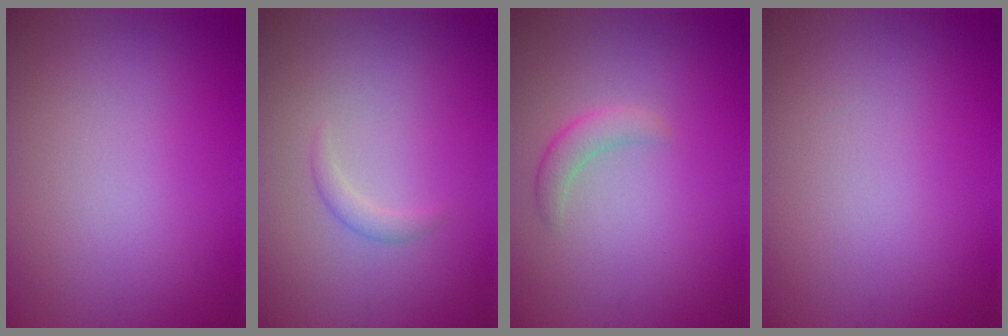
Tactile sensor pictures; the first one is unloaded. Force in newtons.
{"total": 0.9, "press": 0.9, "slide": 0.0}
{"total": 1.7, "press": 1.7, "slide": 0.1}
{"total": 0.0}